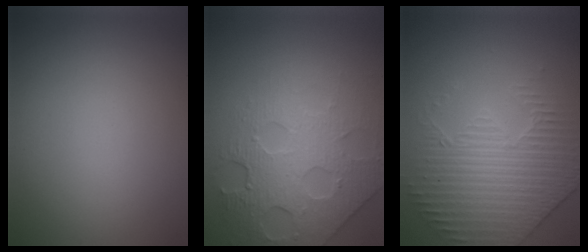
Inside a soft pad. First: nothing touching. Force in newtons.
{"total": 6.3, "press": 5.1, "slide": 3.8}
{"total": 4.2, "press": 4.0, "slide": 1.2}